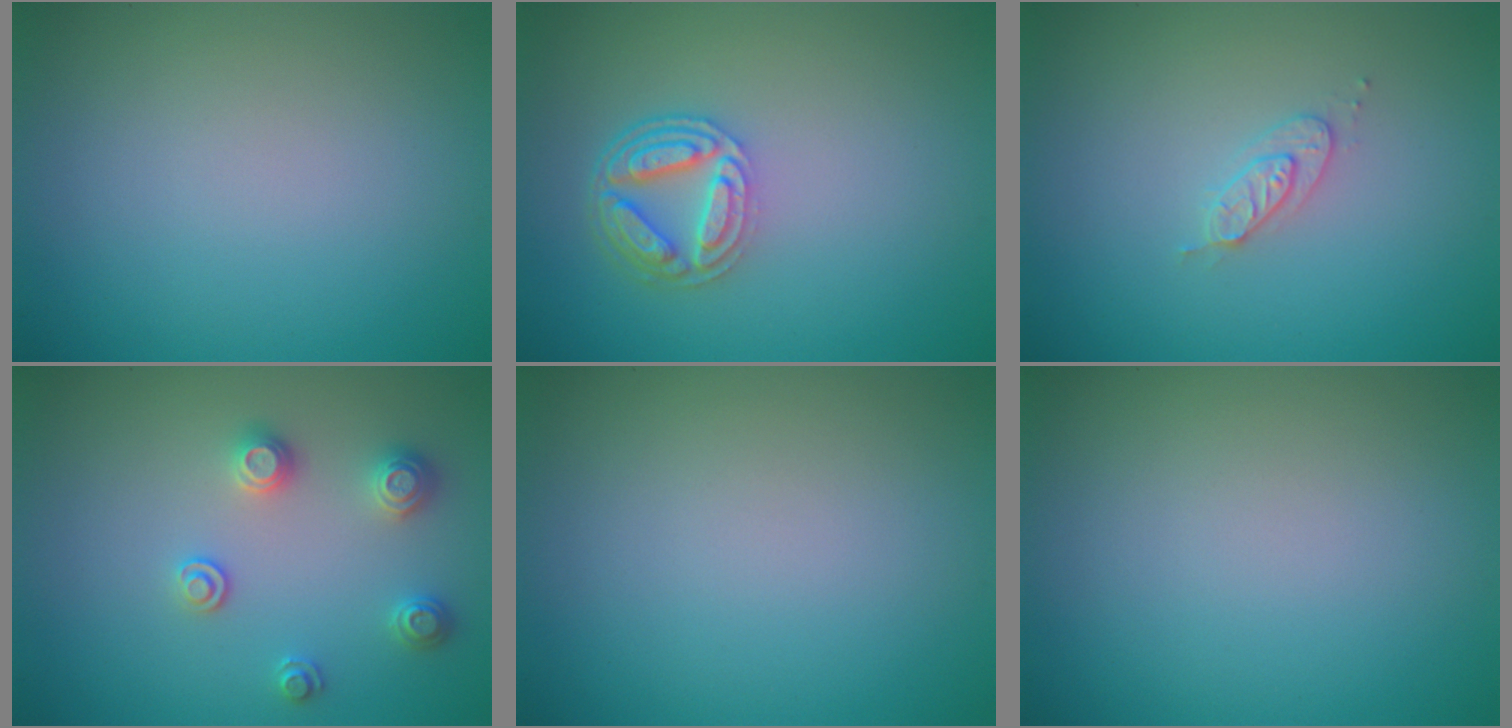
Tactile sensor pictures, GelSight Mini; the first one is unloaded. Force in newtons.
{"total": 4.5, "press": 3.5, "slide": 2.8}
{"total": 1.7, "press": 1.6, "slide": 0.2}
{"total": 2.5, "press": 2.5, "slide": 0.3}
{"total": 0.0}
{"total": 0.0}